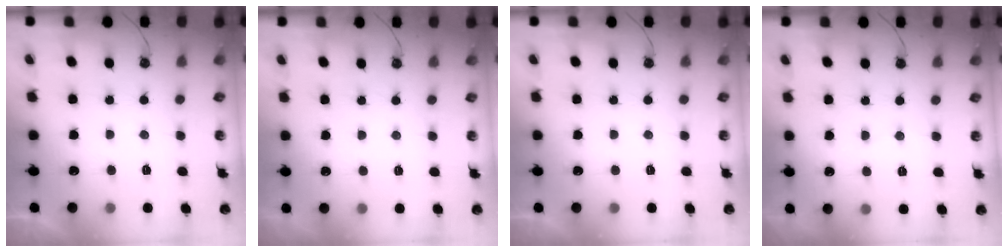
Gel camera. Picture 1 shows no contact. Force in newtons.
{"total": 2.0, "press": 2.0, "slide": 0.4}
{"total": 0.0}
{"total": 5.3, "press": 5.2, "slide": 0.7}